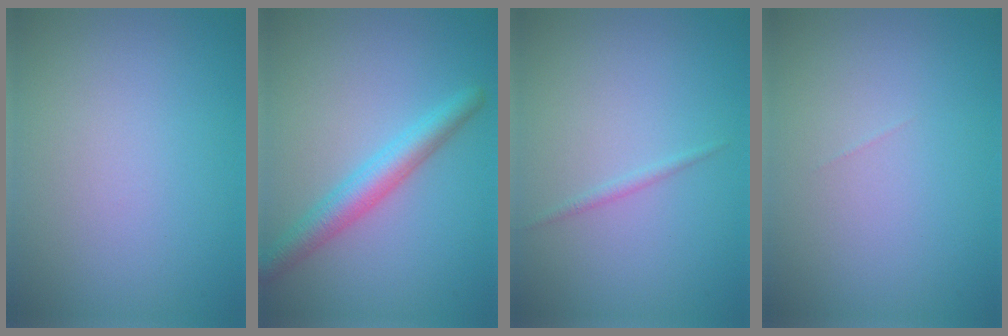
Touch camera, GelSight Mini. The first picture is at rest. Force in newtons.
{"total": 3.8, "press": 3.8, "slide": 0.1}
{"total": 0.7, "press": 0.7, "slide": 0.1}
{"total": 0.0}